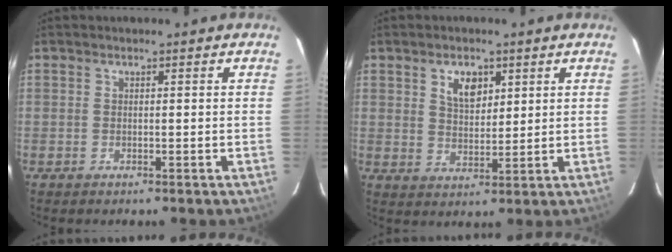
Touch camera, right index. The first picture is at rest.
{"total": 5.6, "force": [2.6, 3.3, 3.7], "torque": [-0.059, 0.006, 0.050]}